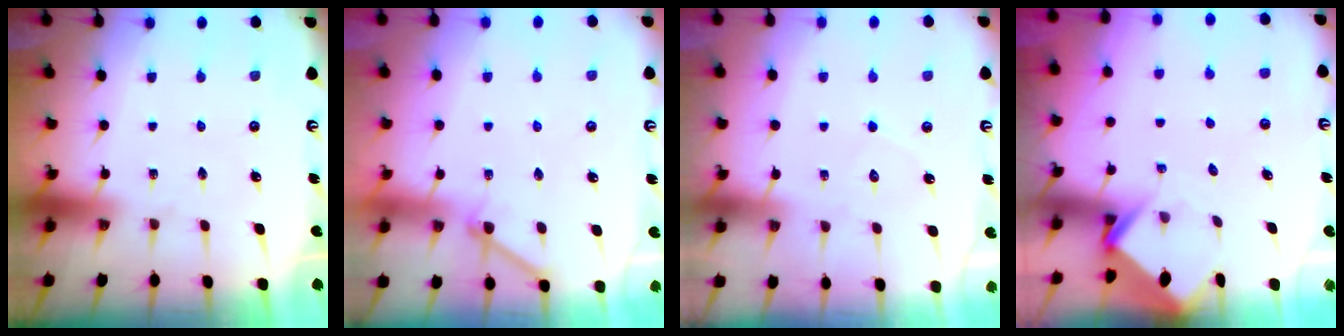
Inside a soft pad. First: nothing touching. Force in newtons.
{"total": 3.3, "press": 3.3, "slide": 0.5}
{"total": 4.3, "press": 4.3, "slide": 0.4}
{"total": 3.9, "press": 3.9, "slide": 0.2}